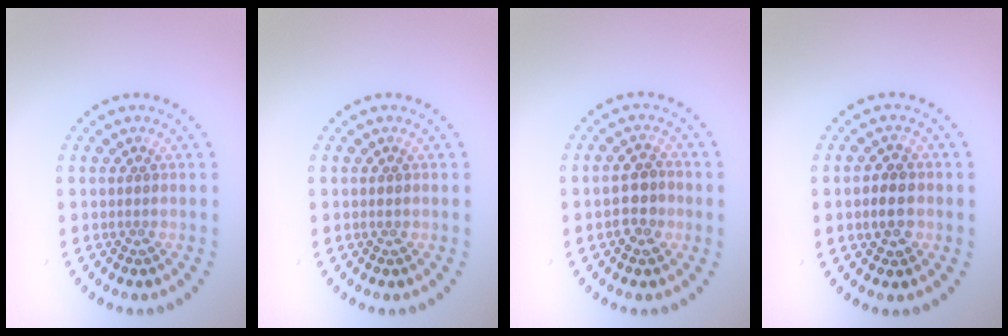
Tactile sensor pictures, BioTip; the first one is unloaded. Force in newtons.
{"total": 0.6, "press": 0.6, "slide": 0.0}
{"total": 2.8, "press": 2.8, "slide": 0.4}
{"total": 2.8, "press": 2.7, "slide": 0.5}